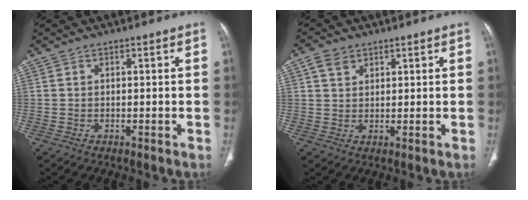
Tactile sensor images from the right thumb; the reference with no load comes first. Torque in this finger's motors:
{"motor_torque": [-0.01, 0.01, 0.35, -0.27, 0.00]}